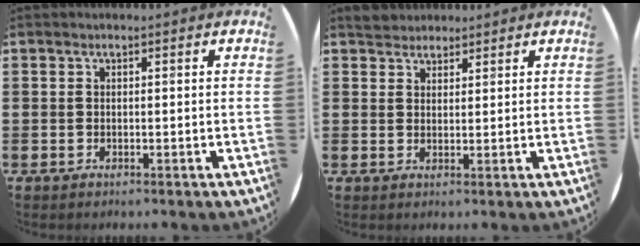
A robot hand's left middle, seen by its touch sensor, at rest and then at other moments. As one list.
[{"total": 2.5, "force": [2.4, 0.8, -0.1], "torque": [0.005, -0.002, 0.047]}]